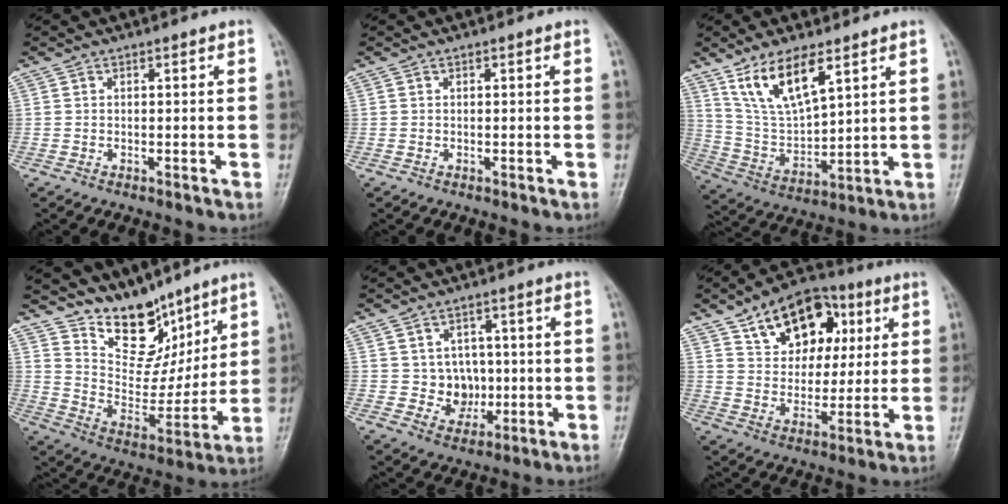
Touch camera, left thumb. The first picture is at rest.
{"total": 0.0}
{"total": 12.0, "force": [7.2, 4.4, 8.6], "torque": [-0.153, -0.033, 0.155]}
{"total": 14.4, "force": [11.0, 7.9, 5.1], "torque": [-0.032, -0.074, 0.202]}
{"total": 6.5, "force": [0.0, 6.0, 2.7], "torque": [0.002, 0.007, 0.006]}
{"total": 16.1, "force": [7.1, 10.9, 9.5], "torque": [-0.102, -0.009, 0.118]}